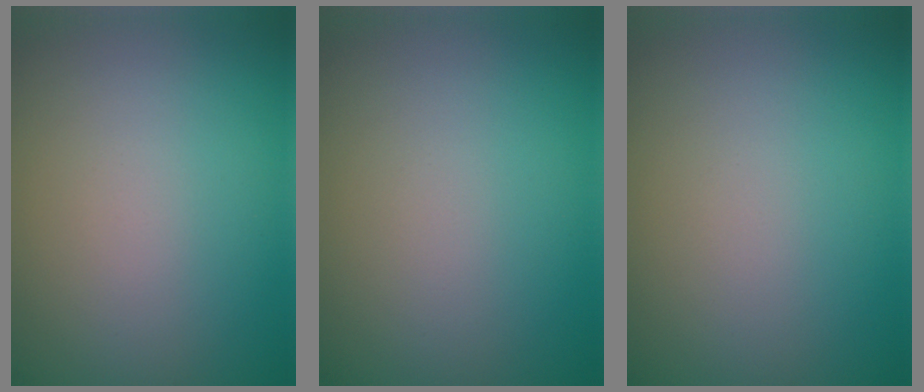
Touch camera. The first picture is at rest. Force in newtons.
{"total": 0.0}
{"total": 0.0}